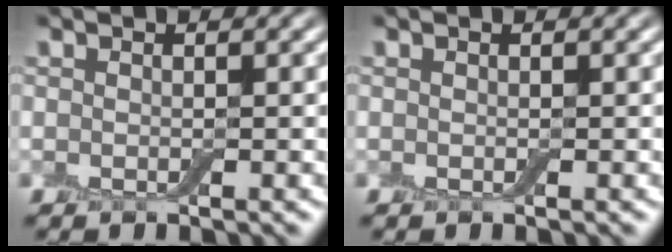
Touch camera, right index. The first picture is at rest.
{"total": 0.0}